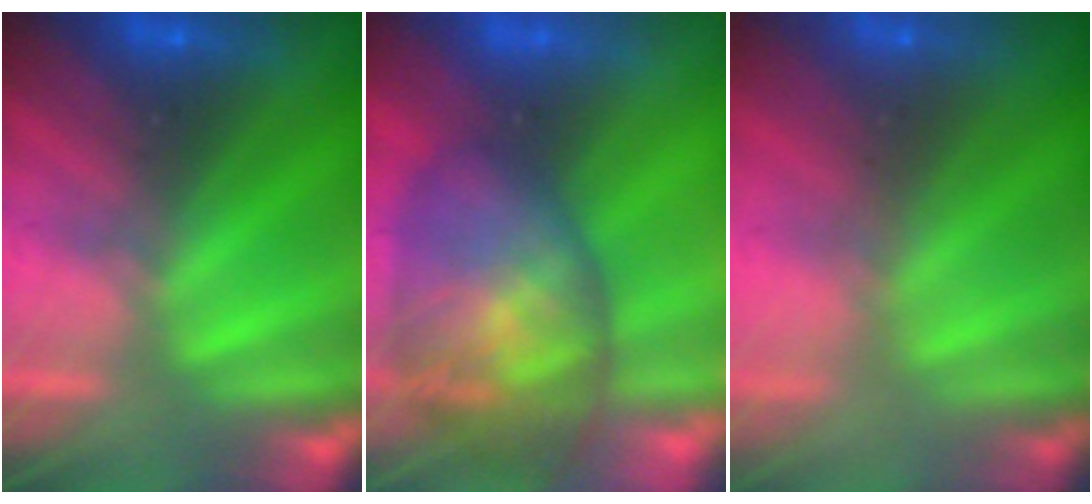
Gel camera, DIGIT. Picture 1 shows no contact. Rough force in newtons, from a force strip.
{"total": 7.4}
{"total": 9.2}